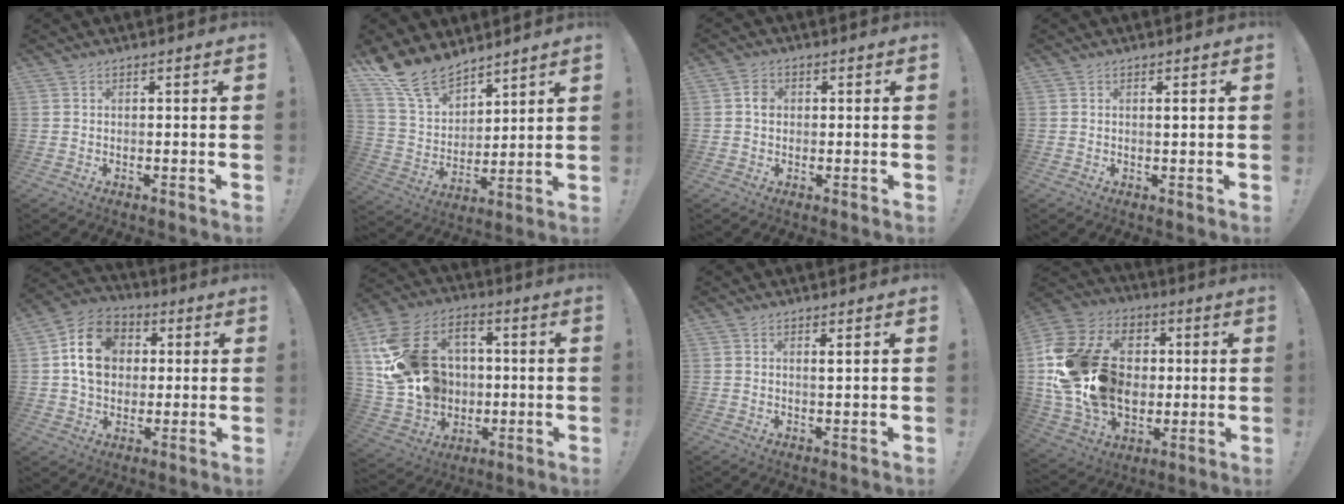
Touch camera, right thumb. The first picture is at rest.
{"total": 13.9, "force": [11.8, 5.9, 4.4], "torque": [-0.094, -0.086, 0.224]}
{"total": 3.2, "force": [0.0, 2.6, 2.0], "torque": [-0.021, 0.001, -0.002]}
{"total": 0.9, "force": [0.2, -0.1, 0.9], "torque": [-0.002, -0.006, -0.001]}
{"total": 15.6, "force": [3.1, 12.6, 8.8], "torque": [-0.137, 0.003, 0.063]}
{"total": 21.1, "force": [1.8, 17.3, 12.0], "torque": [-0.211, 0.005, 0.059]}
{"total": 1.3, "force": [0.7, 0.0, 1.1], "torque": [-0.009, -0.008, 0.008]}
{"total": 27.5, "force": [2.1, 20.5, 18.1], "torque": [-0.345, 0.012, 0.069]}